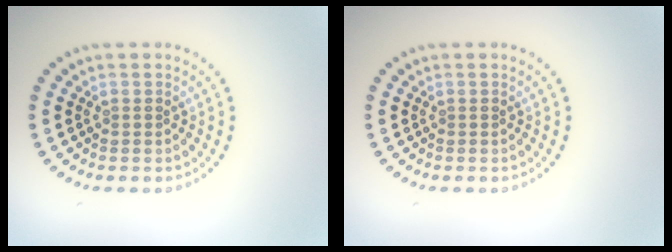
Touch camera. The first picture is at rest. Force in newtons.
{"total": 0.0}